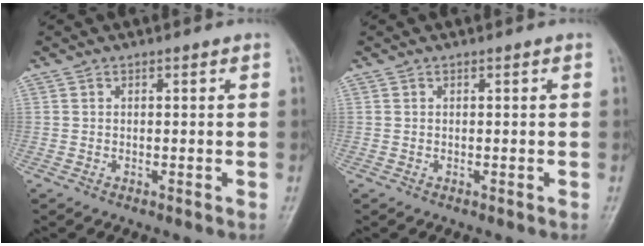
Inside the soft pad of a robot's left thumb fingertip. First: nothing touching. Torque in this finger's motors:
{"motor_torque": [0.01, 0.01, -0.04, -0.14, 0.00]}